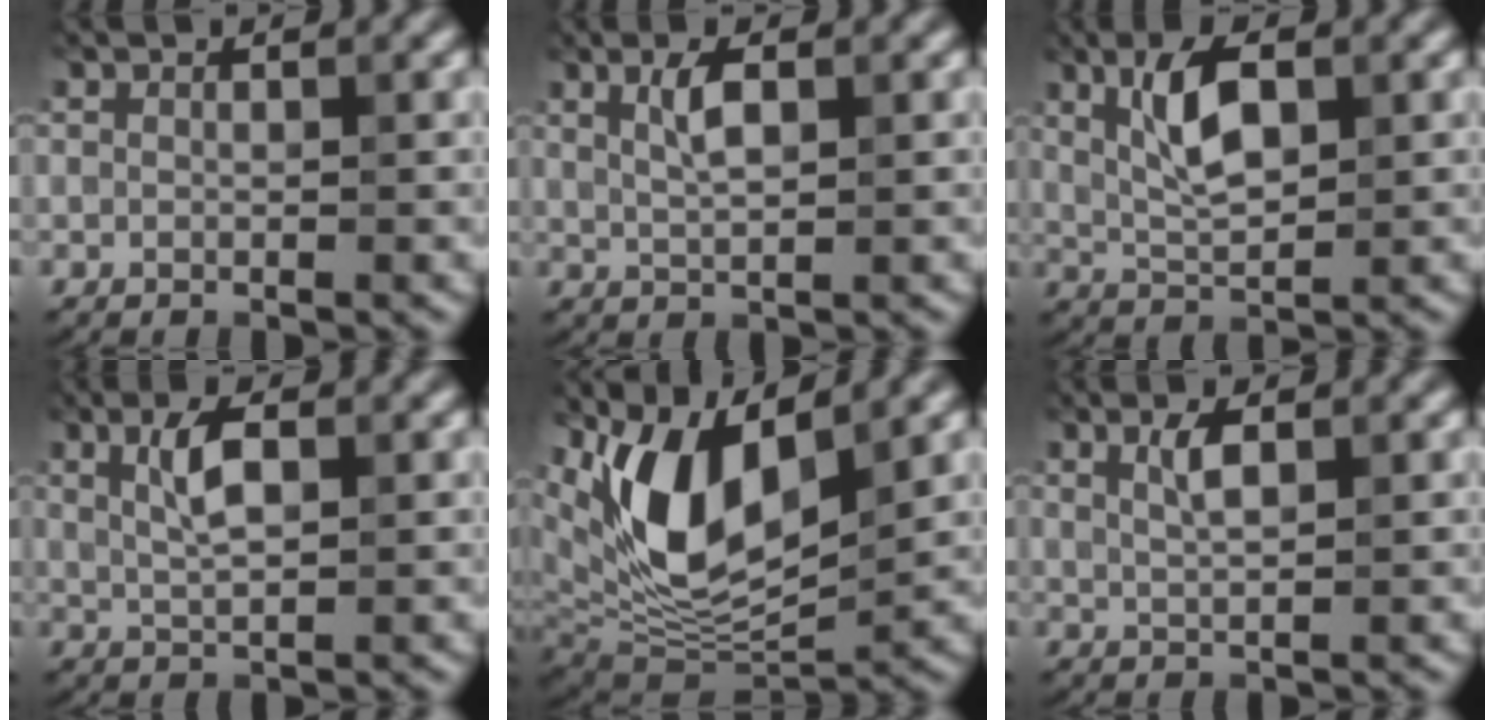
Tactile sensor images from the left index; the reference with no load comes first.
{"total": 2.6, "force": [0.9, 0.7, 2.3], "torque": [-0.043, 0.004, 0.018]}
{"total": 5.2, "force": [1.5, 2.1, 4.6], "torque": [-0.088, 0.006, 0.027]}
{"total": 3.3, "force": [1.0, 1.0, 2.9], "torque": [-0.058, 0.006, 0.018]}
{"total": 10.5, "force": [4.2, 4.8, 8.3], "torque": [-0.164, -0.012, 0.078]}
{"total": 2.1, "force": [0.9, 0.5, 1.8], "torque": [-0.035, 0.002, 0.018]}